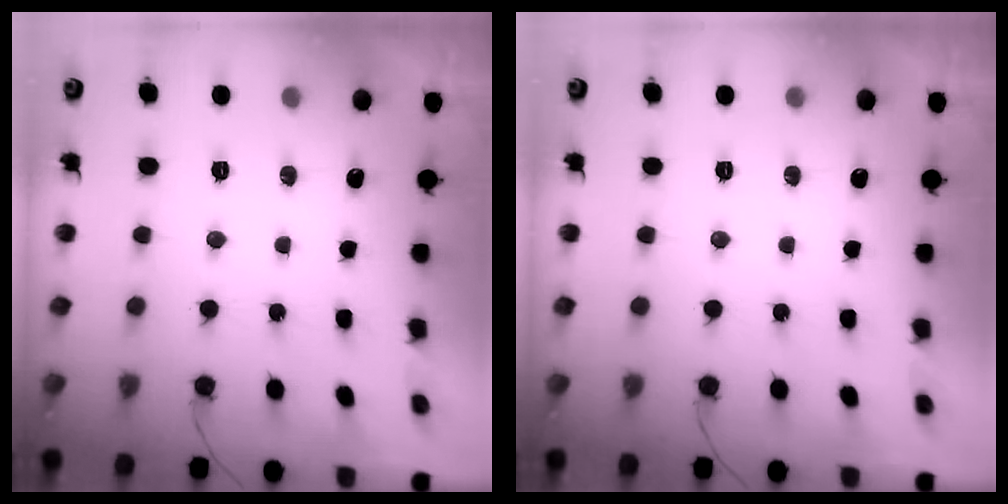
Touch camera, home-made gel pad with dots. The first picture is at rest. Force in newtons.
{"total": 0.0}